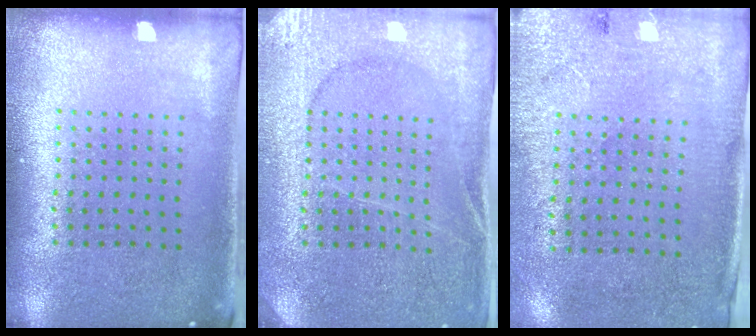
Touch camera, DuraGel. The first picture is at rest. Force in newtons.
{"total": 3.0, "press": 2.9, "slide": 0.4}
{"total": 2.7, "press": 2.3, "slide": 1.5}